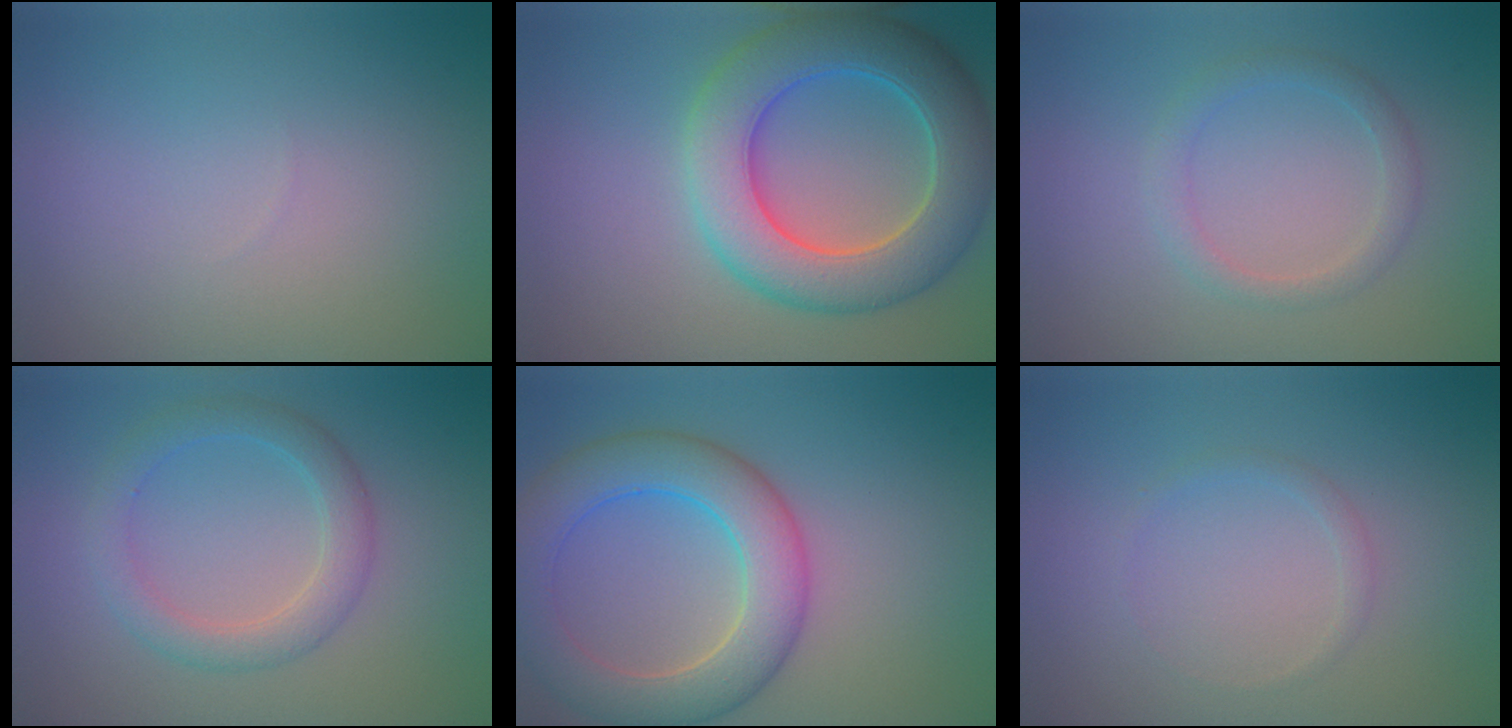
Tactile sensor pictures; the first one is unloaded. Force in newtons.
{"total": 8.8, "press": 8.8, "slide": 0.4}
{"total": 1.9, "press": 1.9, "slide": 0.1}
{"total": 3.2, "press": 3.2, "slide": 0.2}
{"total": 7.4, "press": 7.4, "slide": 0.2}
{"total": 0.9, "press": 0.9, "slide": 0.0}